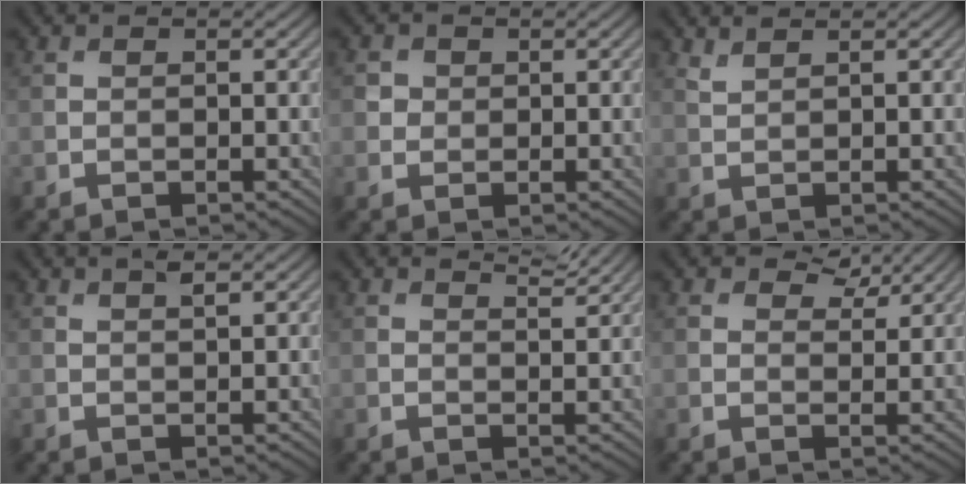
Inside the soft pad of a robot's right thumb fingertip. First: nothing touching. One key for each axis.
{"total": 1.6, "fx": 0.3, "fy": 1.6, "fz": 0.4, "tx": -0.008, "ty": -0.002, "tz": 0.003}
{"total": 1.4, "fx": 1.3, "fy": 0.2, "fz": 0.6, "tx": -0.018, "ty": 0.003, "tz": 0.029}
{"total": 1.4, "fx": 0.9, "fy": 0.2, "fz": 1.1, "tx": -0.024, "ty": 0.002, "tz": 0.018}
{"total": 2.1, "fx": 1.9, "fy": 0.2, "fz": 0.9, "tx": -0.016, "ty": -0.003, "tz": 0.029}
{"total": 3.2, "fx": 2.3, "fy": 1.5, "fz": 1.6, "tx": -0.025, "ty": -0.003, "tz": 0.039}